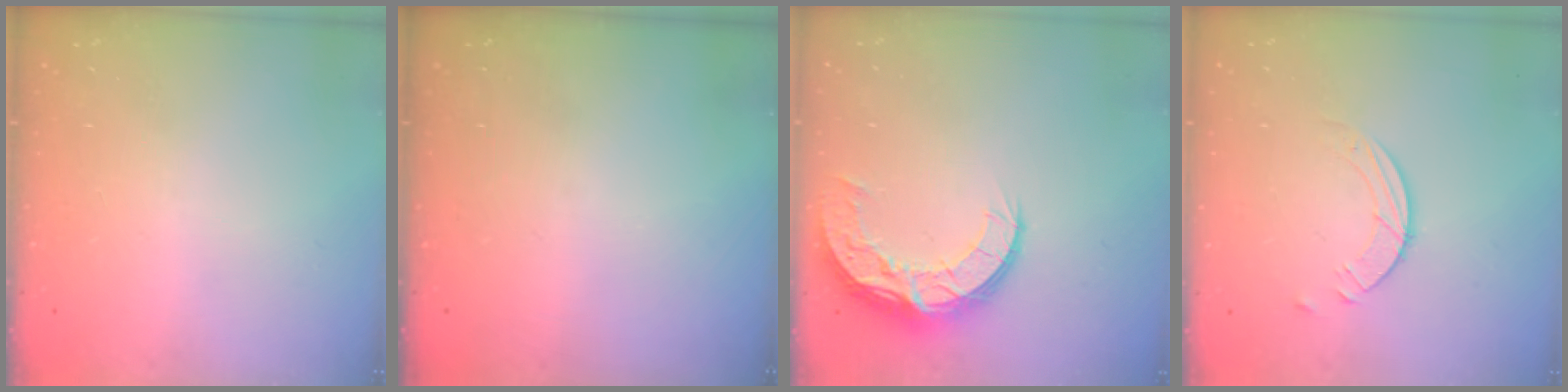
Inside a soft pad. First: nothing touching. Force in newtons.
{"total": 0.0}
{"total": 12.0, "press": 11.9, "slide": 0.8}
{"total": 3.7, "press": 3.7, "slide": 0.4}